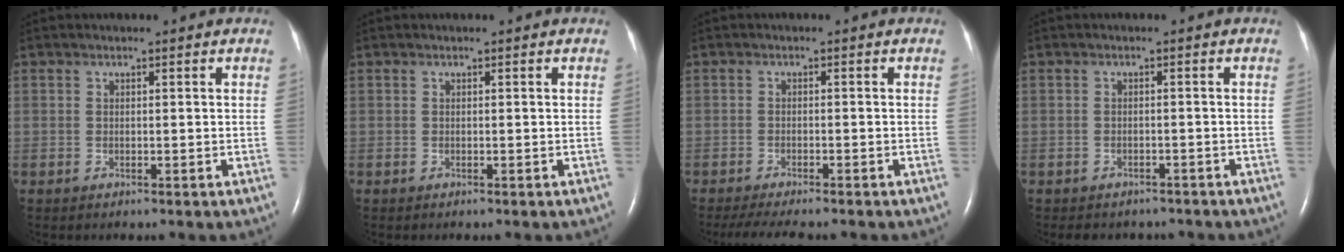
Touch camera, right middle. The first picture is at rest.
{"total": 0.0}
{"total": 8.2, "force": [-7.0, 1.3, 4.0], "torque": [-0.062, -0.012, -0.105]}
{"total": 5.8, "force": [-5.1, 2.6, 1.2], "torque": [-0.016, 0.006, -0.056]}